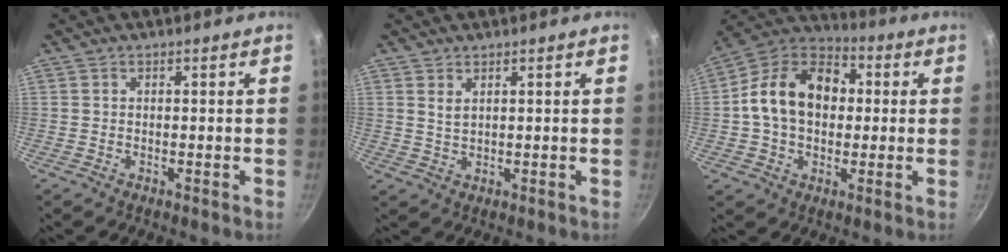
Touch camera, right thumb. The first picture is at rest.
{"total": 2.1, "force": [1.0, 1.1, 1.5], "torque": [-0.025, -0.008, 0.022]}
{"total": 17.2, "force": [1.4, 12.6, 11.6], "torque": [-0.167, 0.033, 0.005]}